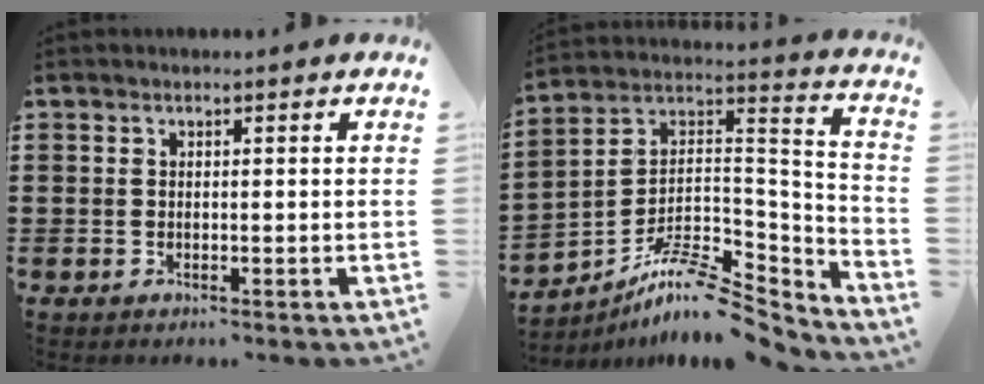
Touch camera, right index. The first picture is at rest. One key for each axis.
{"total": 10.3, "fx": -8.3, "fy": 2.9, "fz": 5.3, "tx": -0.102, "ty": 0.010, "tz": -0.165}